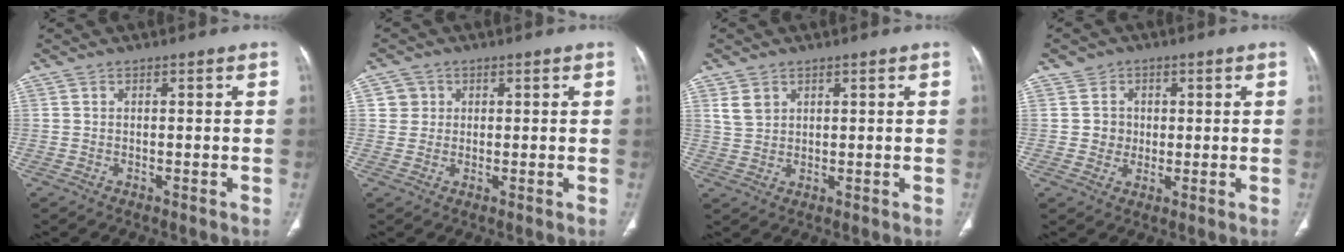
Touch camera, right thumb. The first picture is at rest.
{"total": 3.1, "force": [0.9, 2.9, 0.2], "torque": [0.021, 0.003, 0.014]}
{"total": 3.5, "force": [2.0, 2.5, 1.5], "torque": [-0.019, -0.005, 0.048]}
{"total": 4.5, "force": [0.6, 4.5, 0.5], "torque": [0.023, 0.006, 0.009]}